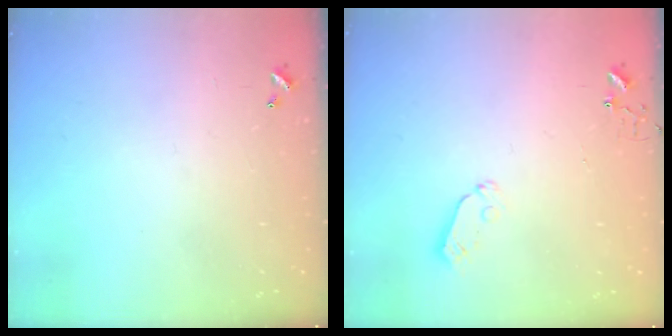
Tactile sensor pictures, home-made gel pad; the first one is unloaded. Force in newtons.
{"total": 4.6, "press": 4.6, "slide": 0.3}